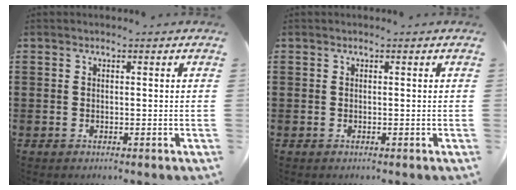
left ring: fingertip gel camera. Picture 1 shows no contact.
{"total": 0.0}